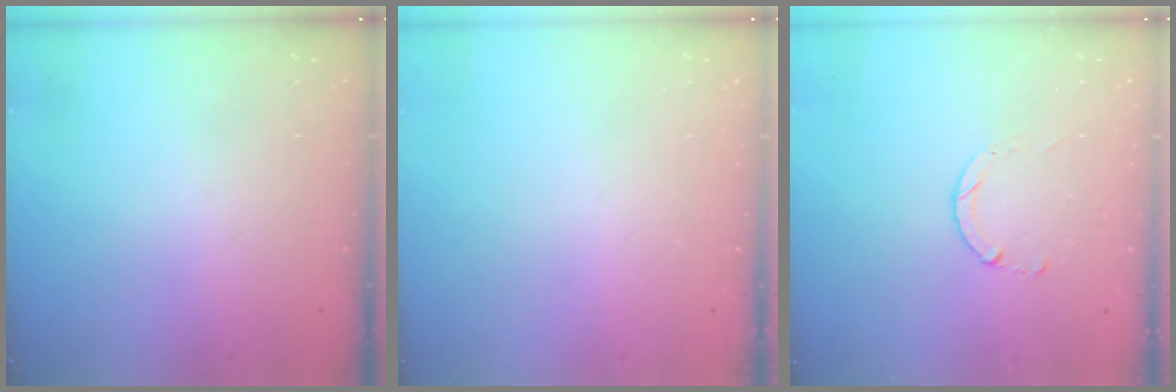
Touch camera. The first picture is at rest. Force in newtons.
{"total": 0.0}
{"total": 1.8, "press": 1.8, "slide": 0.2}